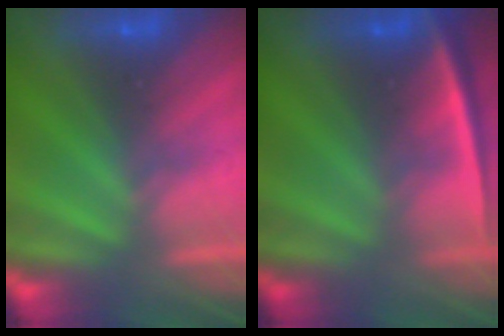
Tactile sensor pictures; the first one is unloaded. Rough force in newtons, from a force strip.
{"total": 2.3}